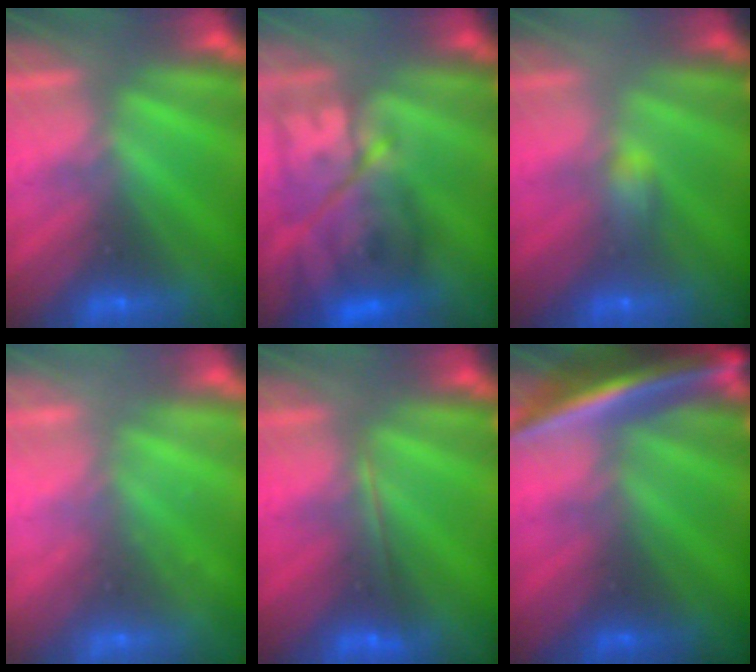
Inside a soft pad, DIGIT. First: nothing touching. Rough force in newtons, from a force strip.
{"total": 9.7}
{"total": 2.2}
{"total": 2.3}
{"total": 1.8}
{"total": 7.5}